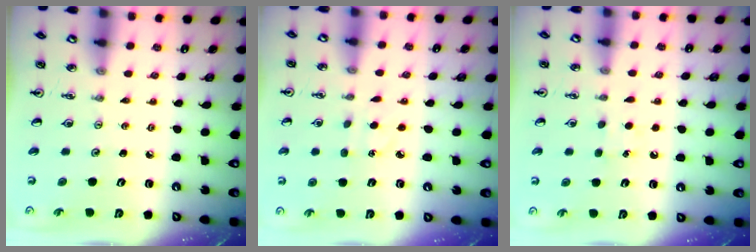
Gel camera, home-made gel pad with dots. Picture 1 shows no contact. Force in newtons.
{"total": 2.9, "press": 2.8, "slide": 0.5}
{"total": 4.8, "press": 4.7, "slide": 0.6}